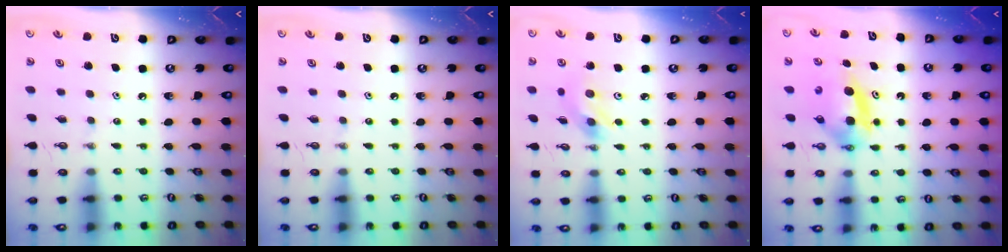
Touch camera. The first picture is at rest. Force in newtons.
{"total": 0.0}
{"total": 7.5, "press": 7.5, "slide": 0.7}
{"total": 6.6, "press": 6.0, "slide": 2.8}